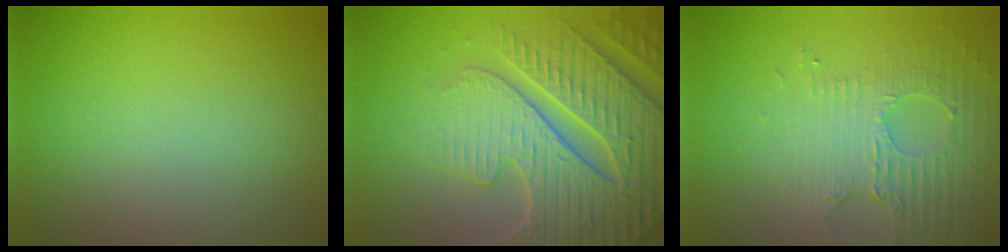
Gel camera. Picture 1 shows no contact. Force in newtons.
{"total": 7.4, "press": 7.2, "slide": 1.7}
{"total": 3.5, "press": 3.2, "slide": 1.5}